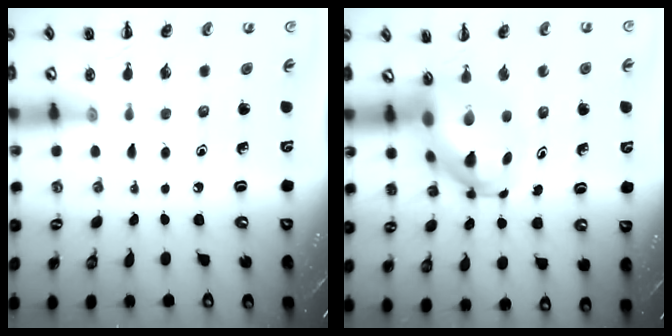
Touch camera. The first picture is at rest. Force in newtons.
{"total": 6.3, "press": 6.2, "slide": 1.4}